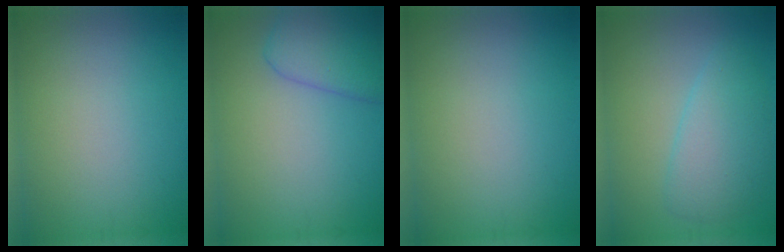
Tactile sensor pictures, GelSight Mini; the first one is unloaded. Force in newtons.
{"total": 4.2, "press": 4.2, "slide": 0.3}
{"total": 0.0}
{"total": 4.1, "press": 4.0, "slide": 0.2}